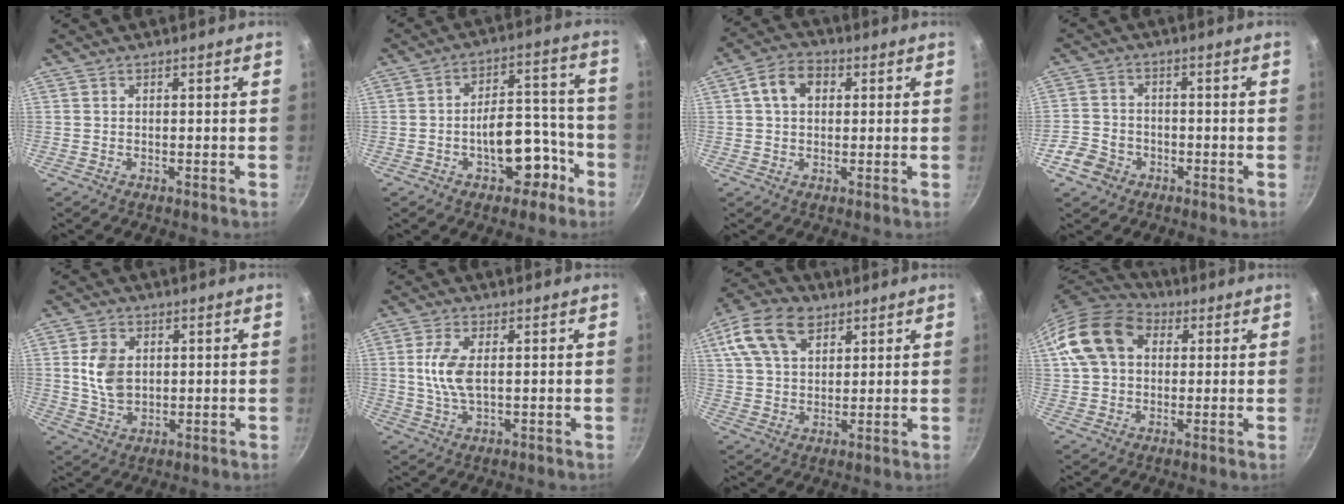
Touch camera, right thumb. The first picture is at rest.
{"total": 12.0, "force": [-5.2, 7.0, 8.2], "torque": [-0.068, 0.069, -0.061]}
{"total": 7.1, "force": [1.7, 5.2, 4.6], "torque": [-0.062, 0.013, 0.020]}
{"total": 6.2, "force": [-3.0, 5.0, 2.2], "torque": [-0.029, 0.029, -0.058]}
{"total": 7.9, "force": [1.2, 5.6, 5.4], "torque": [-0.089, -0.009, 0.026]}
{"total": 6.8, "force": [0.7, 3.1, 6.0], "torque": [-0.126, 0.000, 0.014]}
{"total": 12.8, "force": [6.1, 8.0, 7.9], "torque": [-0.135, 0.002, 0.105]}
{"total": 15.4, "force": [3.8, 11.5, 9.5], "torque": [-0.162, 0.024, 0.052]}